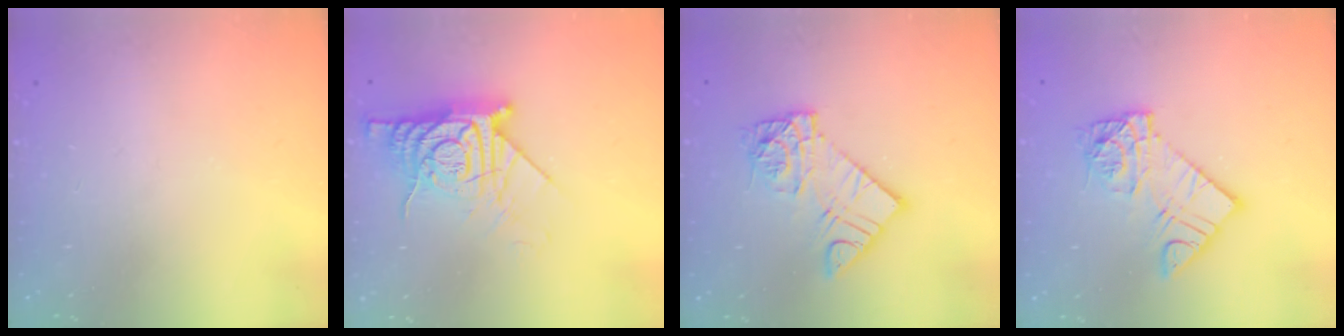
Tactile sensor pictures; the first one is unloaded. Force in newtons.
{"total": 14.3, "press": 14.2, "slide": 1.6}
{"total": 11.0, "press": 10.9, "slide": 1.0}
{"total": 11.0, "press": 10.9, "slide": 1.0}